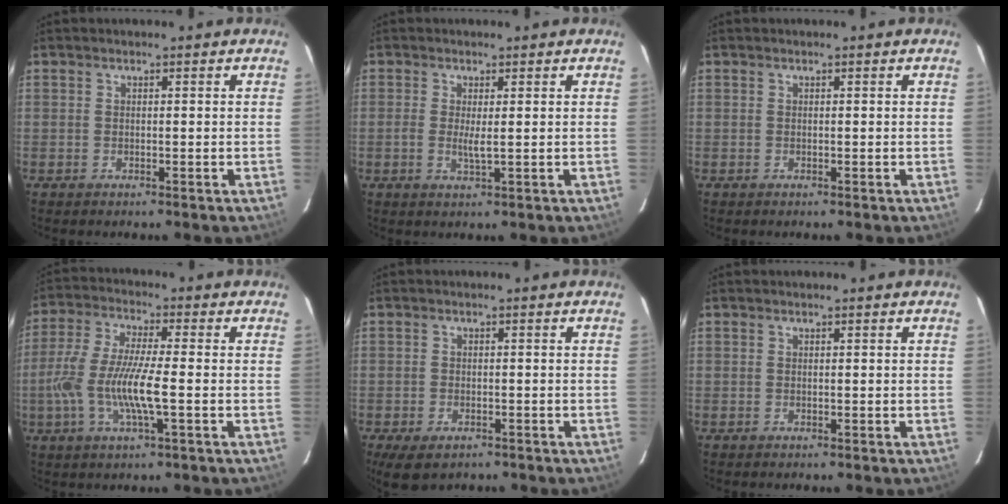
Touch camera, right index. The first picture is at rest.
{"total": 2.4, "force": [0.0, 0.4, 2.4], "torque": [-0.050, -0.005, -0.002]}
{"total": 0.0}
{"total": 11.7, "force": [-2.6, 1.9, 11.2], "torque": [-0.233, -0.006, -0.052]}
{"total": 5.8, "force": [-3.8, 3.0, 3.2], "torque": [-0.073, -0.021, -0.060]}
{"total": 0.0}